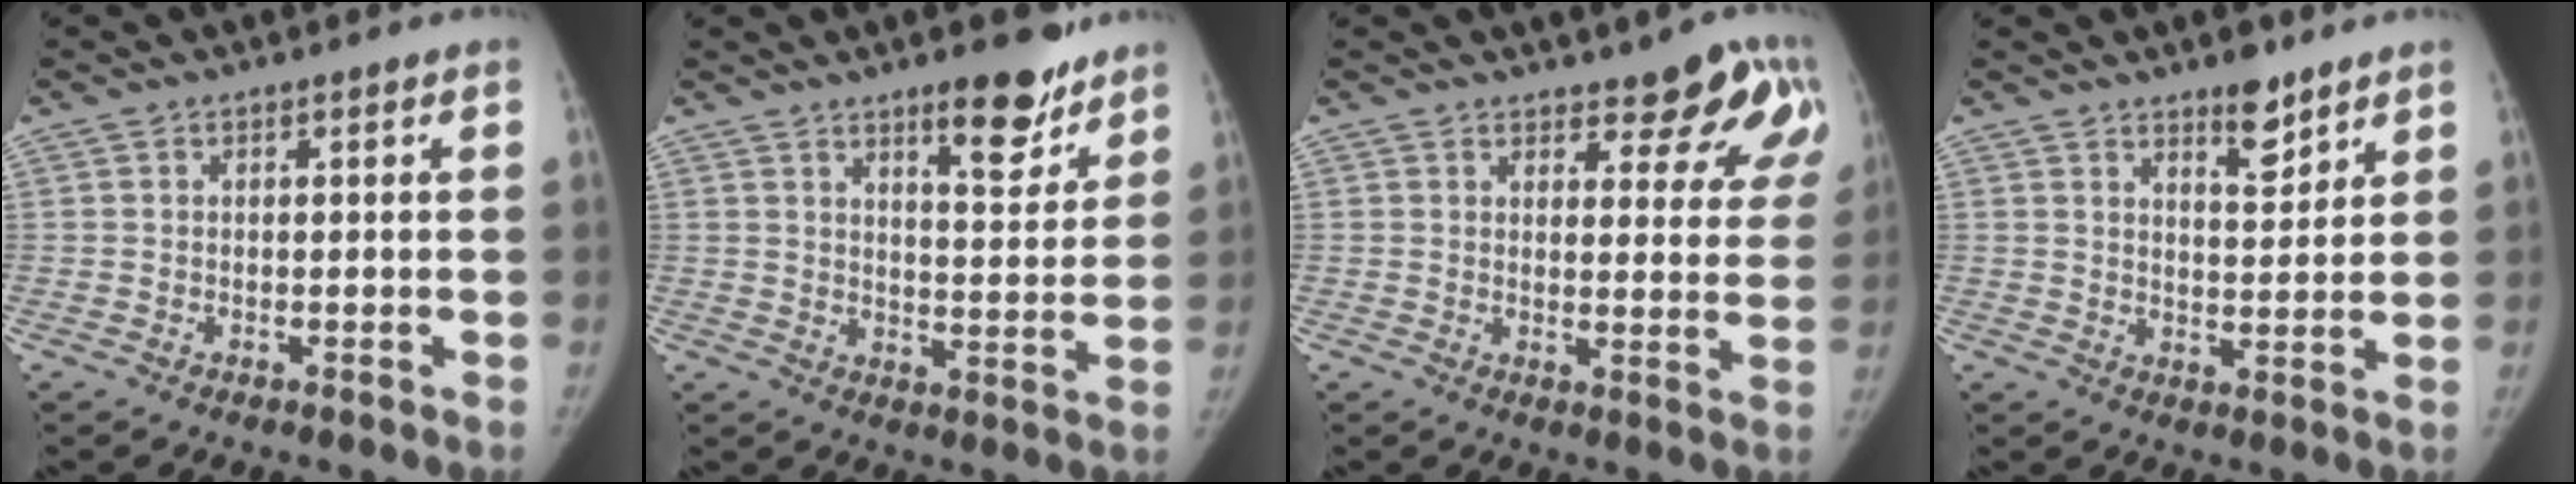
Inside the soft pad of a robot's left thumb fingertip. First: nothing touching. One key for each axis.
{"total": 10.2, "fx": 7.3, "fy": 3.2, "fz": 6.5, "tx": -0.065, "ty": -0.051, "tz": 0.108}
{"total": 10.9, "fx": 7.7, "fy": 4.2, "fz": 6.4, "tx": -0.034, "ty": -0.044, "tz": 0.081}
{"total": 6.2, "fx": 4.5, "fy": 2.2, "fz": 3.6, "tx": -0.035, "ty": -0.035, "tz": 0.070}